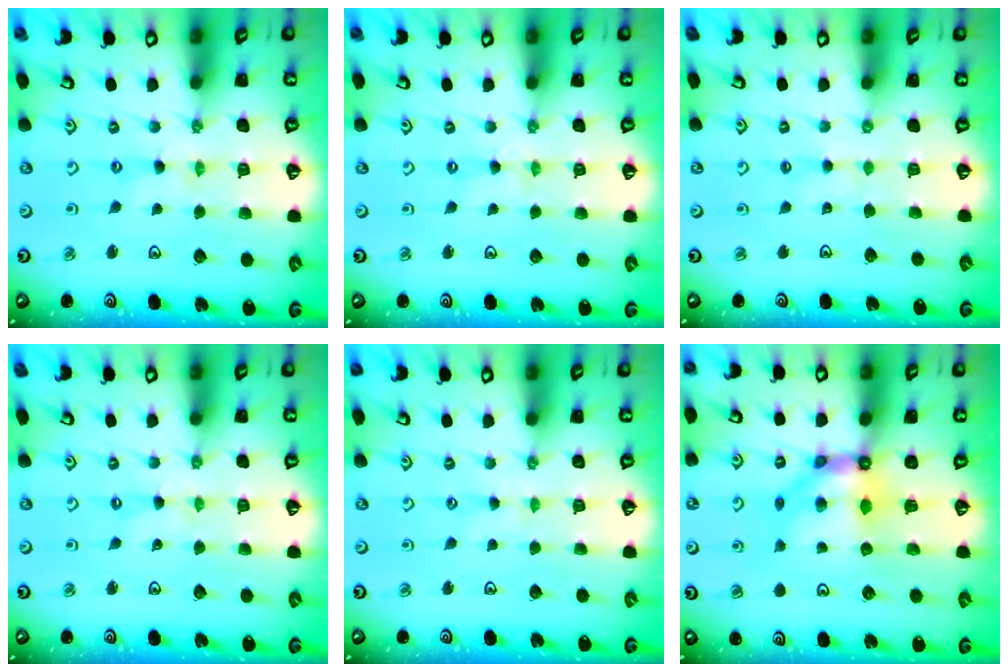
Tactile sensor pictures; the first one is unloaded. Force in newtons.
{"total": 0.0}
{"total": 1.4, "press": 1.4, "slide": 0.3}
{"total": 0.0}
{"total": 0.8, "press": 0.8, "slide": 0.3}
{"total": 7.7, "press": 7.6, "slide": 0.3}